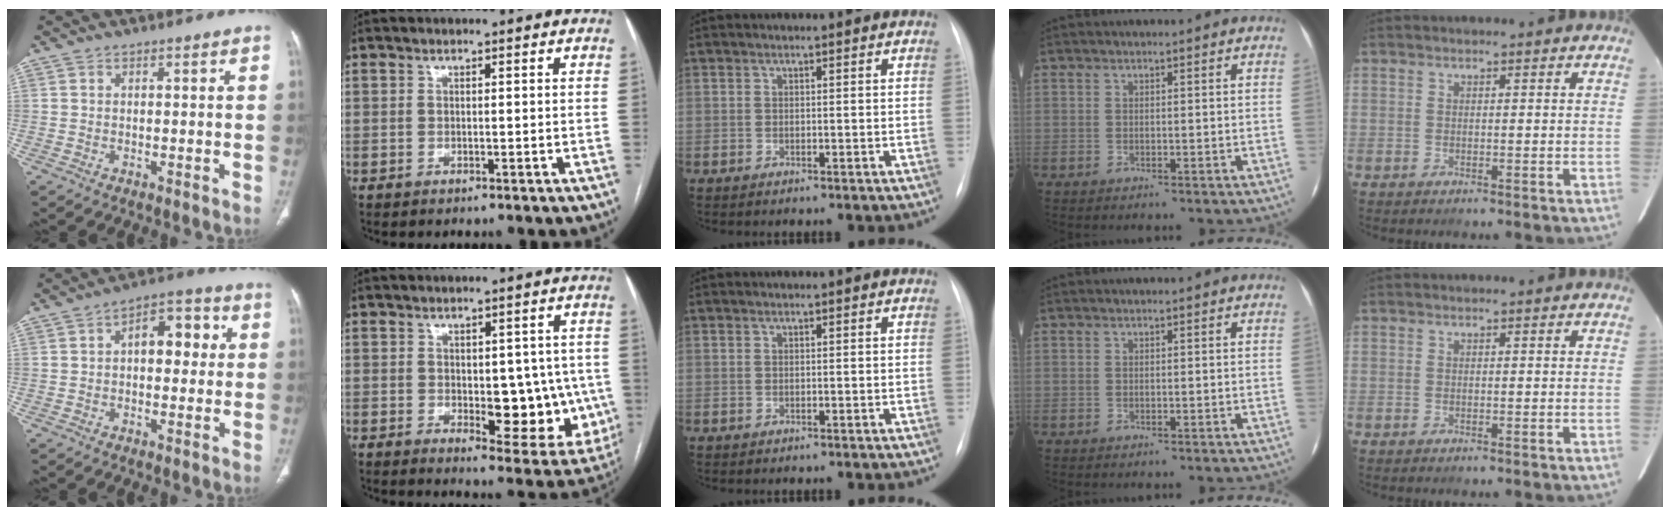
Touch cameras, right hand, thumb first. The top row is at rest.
{"thumb": {"total": 9.0, "force": [1.3, 5.2, 7.3], "torque": [-0.070, 0.023, 0.013]}, "index": {"total": 11.8, "force": [-1.1, 5.5, 10.3], "torque": [-0.112, 0.002, 0.001]}}